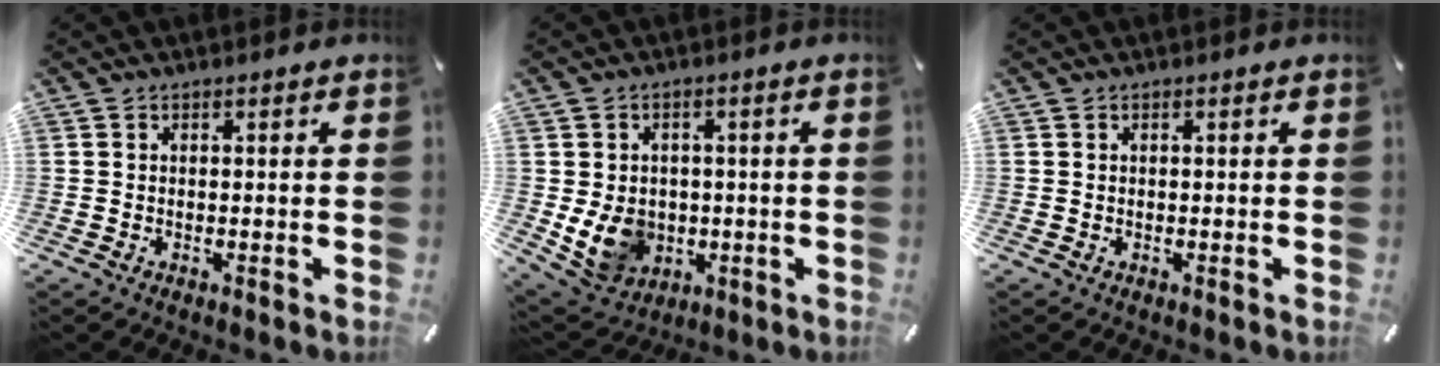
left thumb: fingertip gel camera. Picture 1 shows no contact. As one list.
[{"total": 9.8, "force": [-1.4, 8.3, 5.0], "torque": [-0.114, 0.008, -0.022]}, {"total": 0.0}]